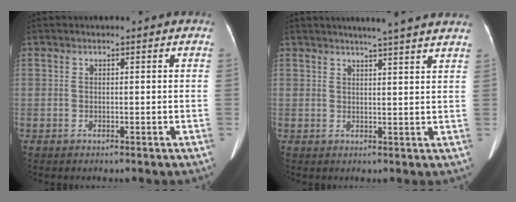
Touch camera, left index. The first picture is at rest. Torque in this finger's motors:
{"motor_torque": [-0.49, -0.62, -0.12, -0.05]}